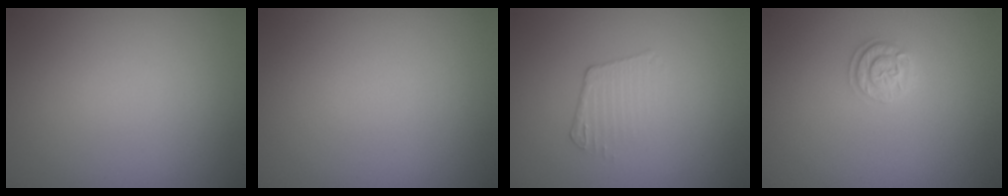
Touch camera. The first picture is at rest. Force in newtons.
{"total": 0.0}
{"total": 1.5, "press": 0.7, "slide": 1.4}
{"total": 1.7, "press": 1.7, "slide": 0.3}